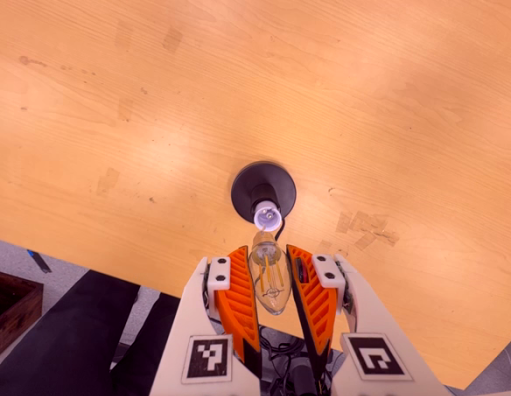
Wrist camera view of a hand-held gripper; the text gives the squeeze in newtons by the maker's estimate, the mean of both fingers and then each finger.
{"total": 13.5, "left": 14.3, "right": 12.7}